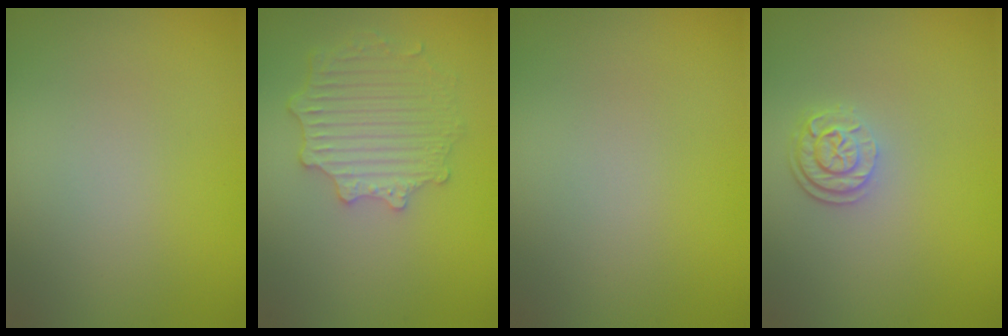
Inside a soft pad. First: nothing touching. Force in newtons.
{"total": 4.3, "press": 3.5, "slide": 2.5}
{"total": 0.0}
{"total": 2.5, "press": 1.9, "slide": 1.6}